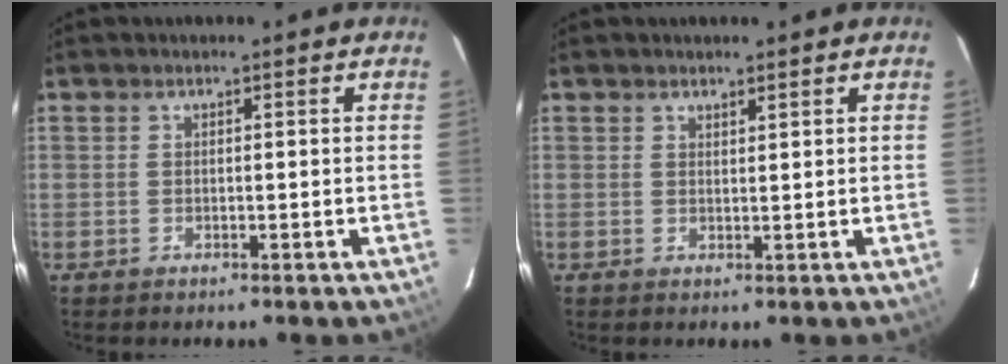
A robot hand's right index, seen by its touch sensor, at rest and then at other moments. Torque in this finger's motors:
{"motor_torque": [-0.17, -0.07, -0.03, 0.00]}